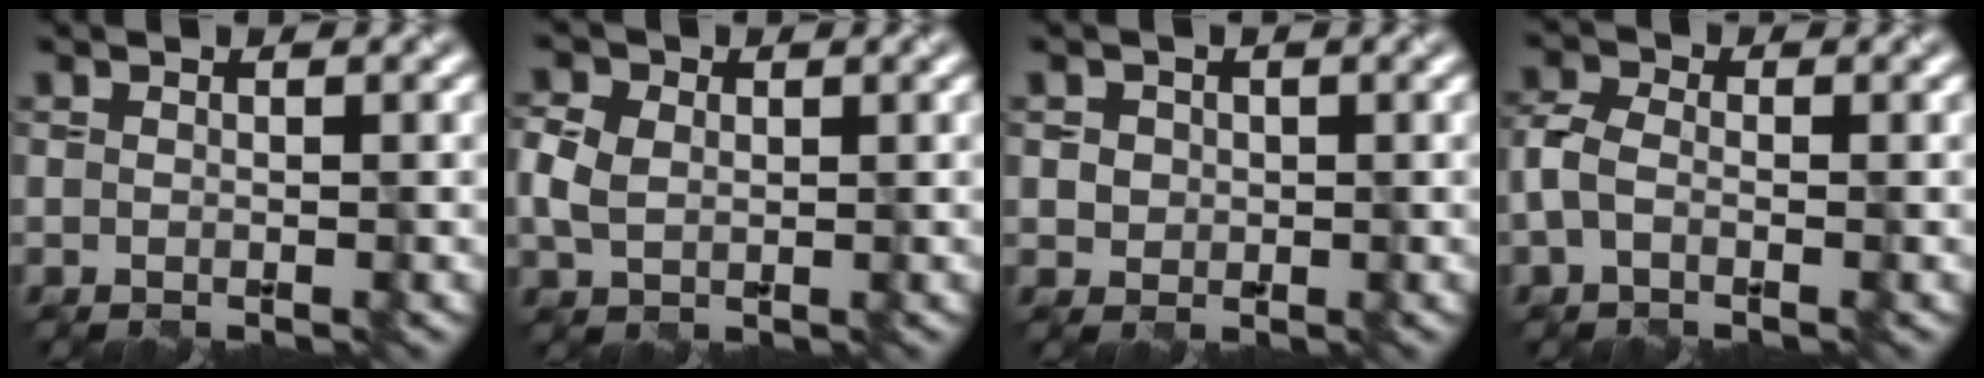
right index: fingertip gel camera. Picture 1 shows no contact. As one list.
[{"total": 3.5, "force": [0.4, 2.8, 2.1], "torque": [-0.059, 0.004, 0.010]}, {"total": 1.8, "force": [0.4, 1.6, 0.6], "torque": [-0.008, 0.003, 0.017]}, {"total": 2.6, "force": [-0.9, 1.6, 1.8], "torque": [-0.045, 0.007, -0.028]}]